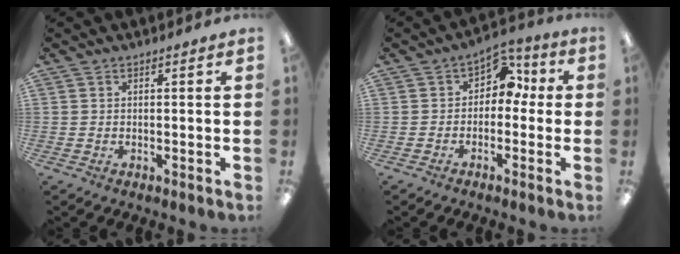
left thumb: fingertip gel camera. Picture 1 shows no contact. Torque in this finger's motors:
{"motor_torque": [-0.32, 0.42, -0.07, -0.04, 0.00]}